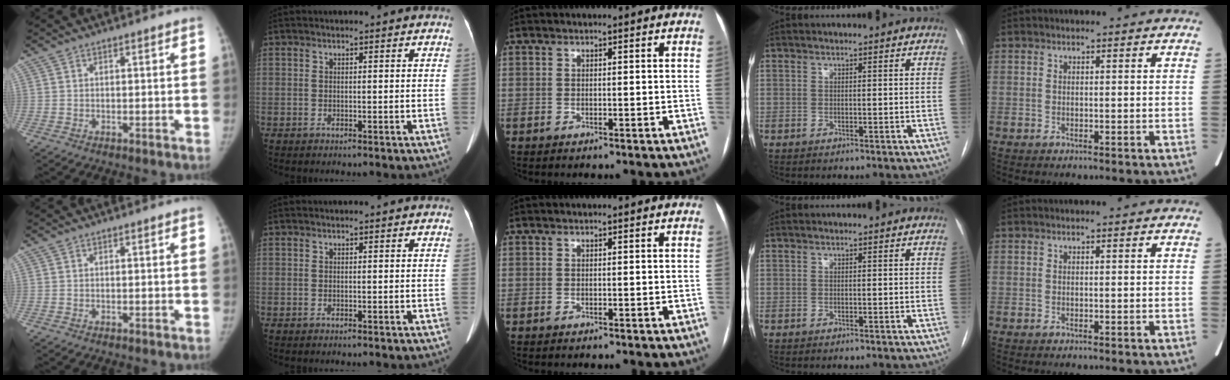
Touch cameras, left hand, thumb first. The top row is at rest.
{}